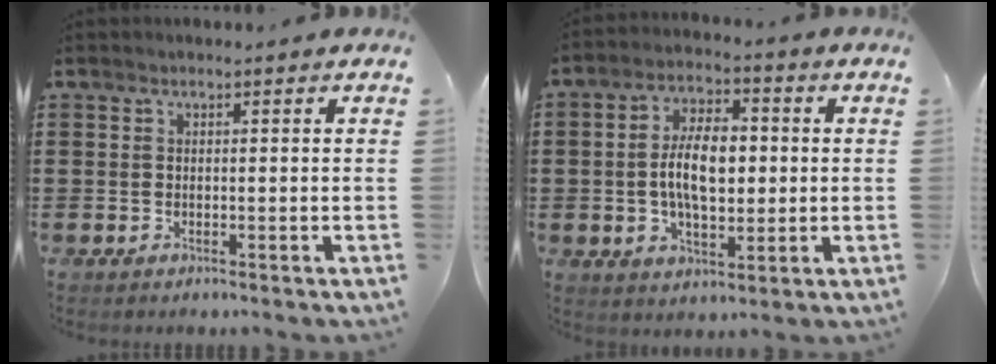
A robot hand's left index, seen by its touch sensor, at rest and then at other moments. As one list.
[{"total": 8.9, "force": [0.1, 4.4, 7.7], "torque": [-0.156, 0.005, -0.007]}]